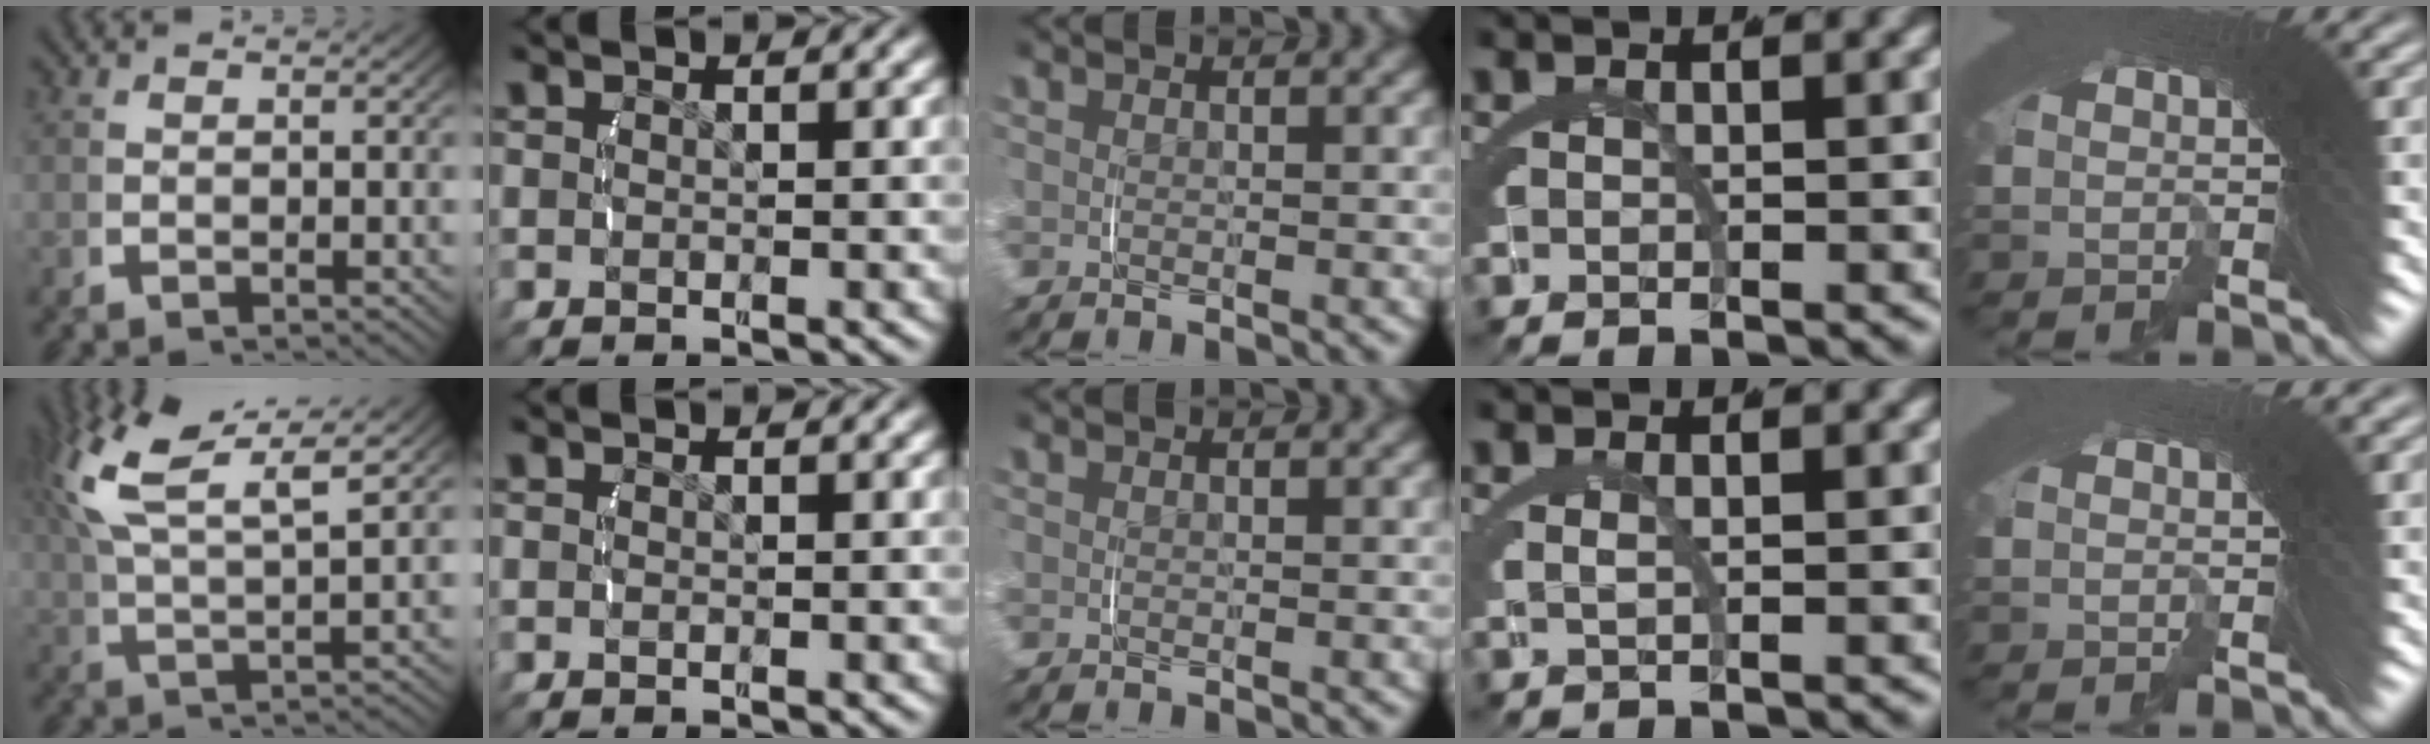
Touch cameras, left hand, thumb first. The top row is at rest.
{"thumb": {"total": 9.2, "force": [4.6, 4.4, 6.7], "torque": [-0.136, 0.006, 0.074]}, "ring": {"total": 0.9, "force": [0.3, 0.5, 0.8], "torque": [-0.021, -0.005, 0.007]}, "little": {"total": 1.6, "force": [1.1, 0.1, 1.2], "torque": [-0.011, 0.007, 0.012]}}